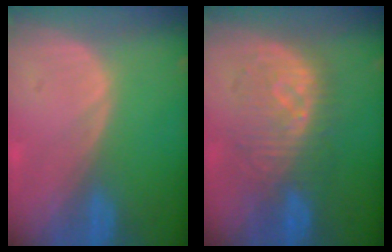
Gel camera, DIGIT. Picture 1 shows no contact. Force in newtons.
{"total": 8.4, "press": 8.4, "slide": 1.0}